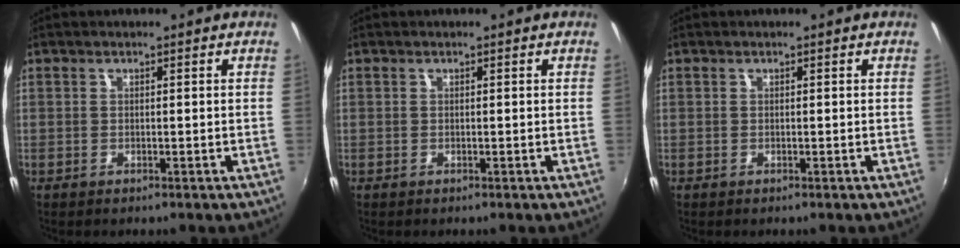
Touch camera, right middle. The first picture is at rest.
{"total": 0.0}
{"total": 0.0}